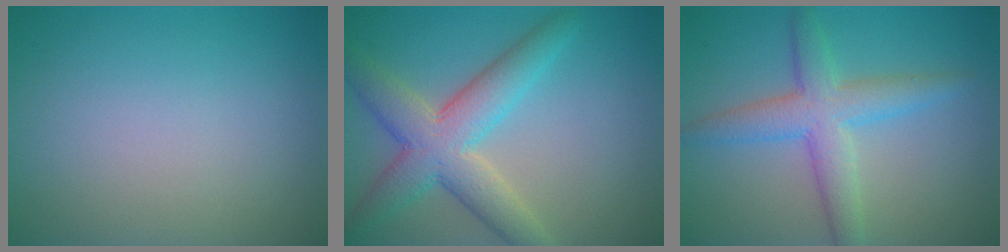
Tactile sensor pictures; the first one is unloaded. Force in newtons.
{"total": 6.6, "press": 6.5, "slide": 0.4}
{"total": 4.7, "press": 4.7, "slide": 0.1}